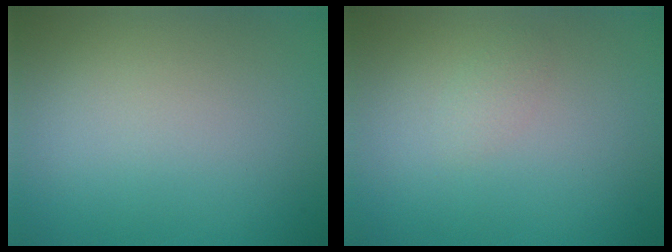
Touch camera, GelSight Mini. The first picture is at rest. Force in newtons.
{"total": 0.8, "press": 0.8, "slide": 0.0}